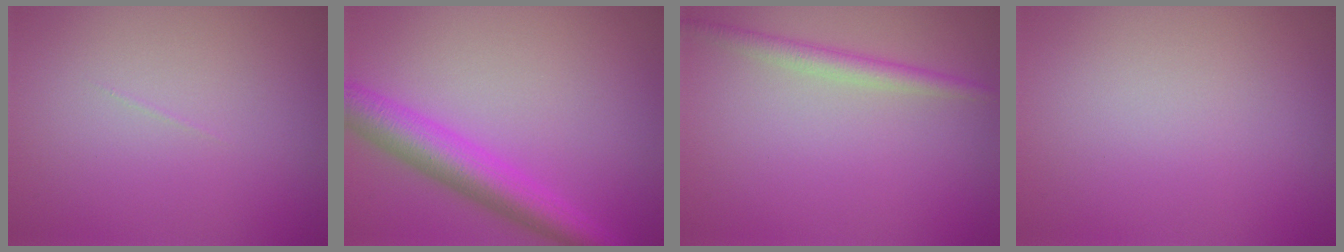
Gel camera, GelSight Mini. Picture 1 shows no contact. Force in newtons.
{"total": 5.4, "press": 5.4, "slide": 0.3}
{"total": 2.0, "press": 2.0, "slide": 0.0}
{"total": 0.0}